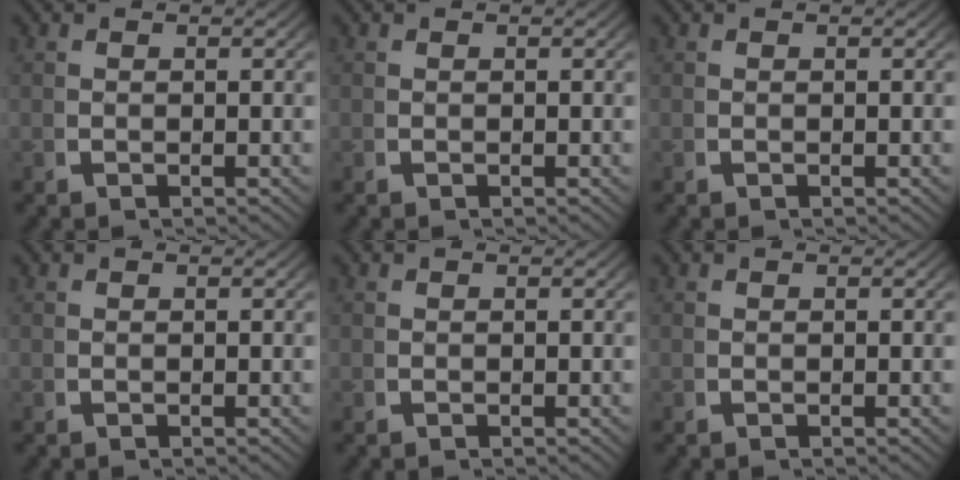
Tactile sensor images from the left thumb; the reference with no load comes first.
{"total": 0.0}
{"total": 0.0}
{"total": 0.0}
{"total": 0.0}
{"total": 0.0}